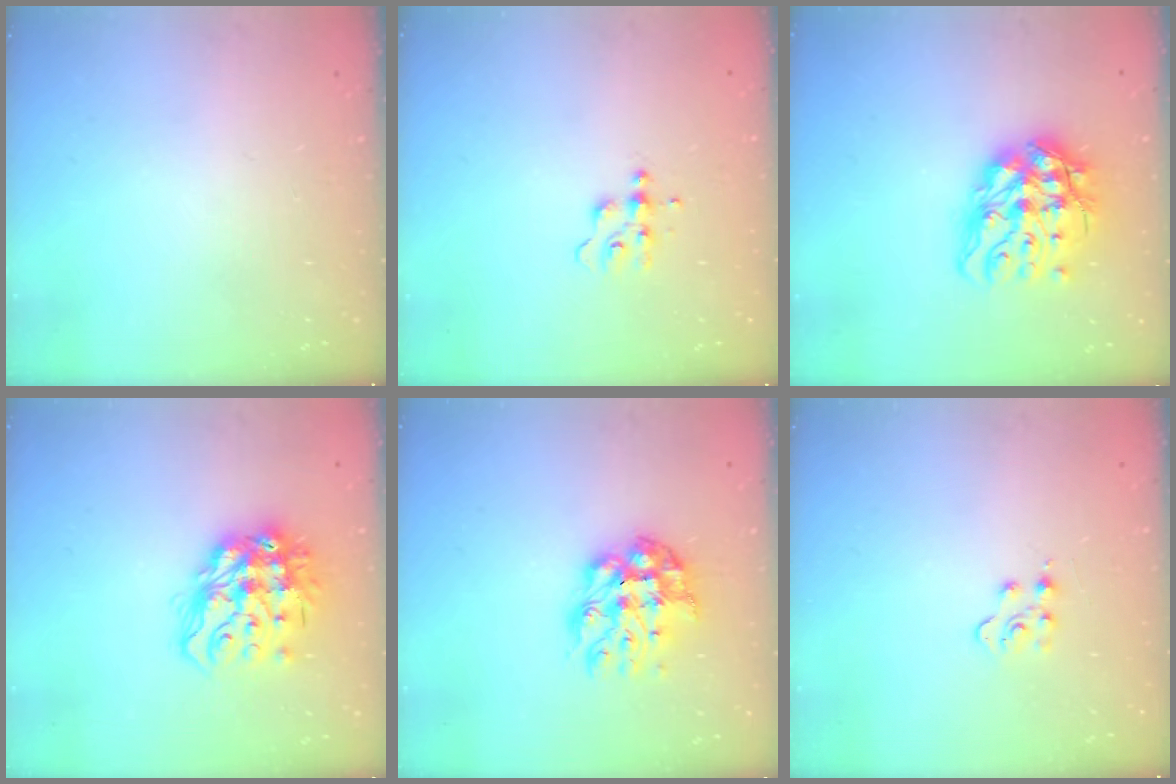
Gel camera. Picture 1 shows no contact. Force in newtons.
{"total": 5.3, "press": 5.2, "slide": 0.6}
{"total": 15.7, "press": 15.6, "slide": 1.5}
{"total": 16.2, "press": 16.1, "slide": 0.8}
{"total": 12.2, "press": 12.2, "slide": 1.1}
{"total": 4.0, "press": 4.0, "slide": 0.4}